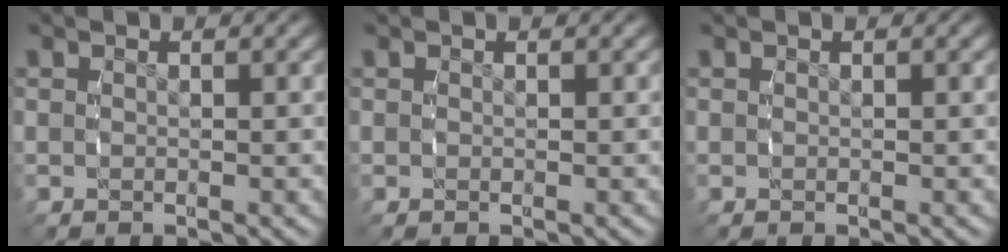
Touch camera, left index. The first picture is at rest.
{"total": 0.0}
{"total": 0.0}